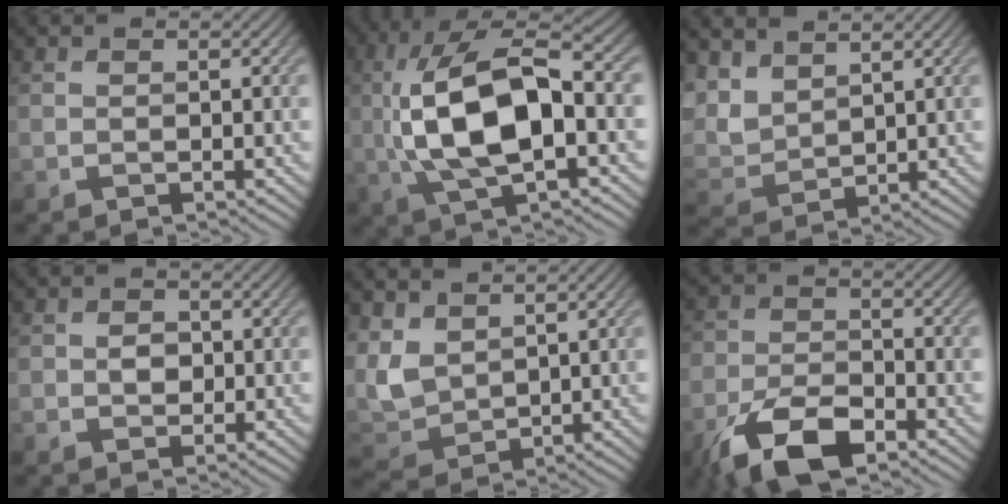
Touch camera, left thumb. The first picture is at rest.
{"total": 14.2, "force": [-0.1, 6.0, 12.9], "torque": [-0.267, 0.009, -0.007]}
{"total": 5.9, "force": [4.1, 2.9, 3.0], "torque": [-0.089, 0.003, 0.082]}
{"total": 1.9, "force": [-0.1, 1.6, 1.0], "torque": [-0.018, -0.004, -0.007]}
{"total": 7.5, "force": [3.5, 4.9, 4.6], "torque": [-0.150, 0.002, 0.076]}
{"total": 9.4, "force": [-5.9, 4.2, 5.9], "torque": [-0.117, -0.009, -0.123]}